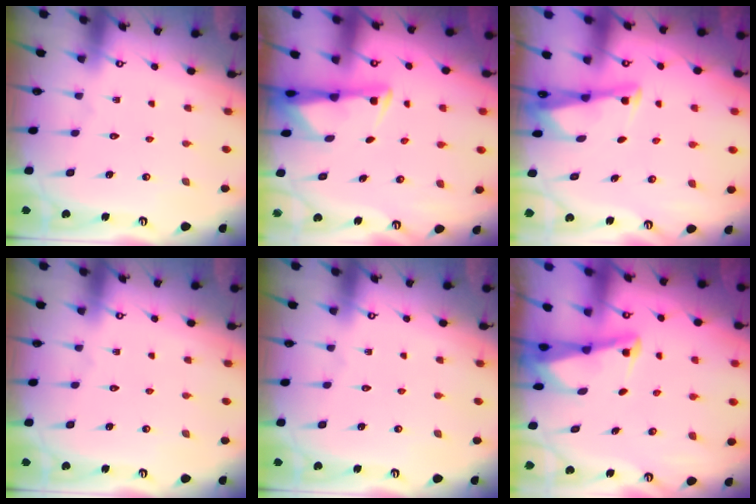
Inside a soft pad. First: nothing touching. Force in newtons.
{"total": 3.0, "press": 2.9, "slide": 0.5}
{"total": 2.5, "press": 2.5, "slide": 0.2}
{"total": 0.0}
{"total": 0.0}
{"total": 2.5, "press": 2.5, "slide": 0.6}